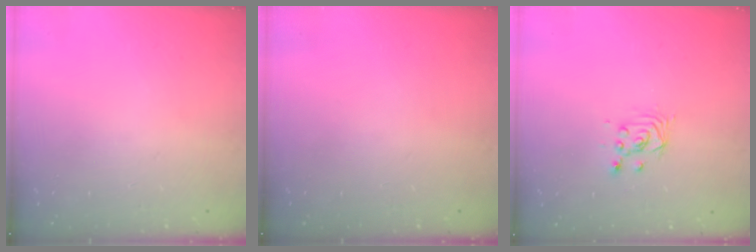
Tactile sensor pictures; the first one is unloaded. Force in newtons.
{"total": 0.0}
{"total": 2.6, "press": 2.6, "slide": 0.1}